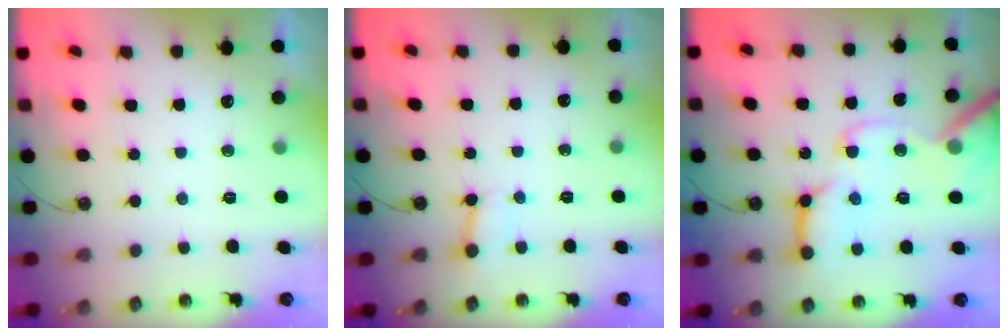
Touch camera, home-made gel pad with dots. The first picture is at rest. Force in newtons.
{"total": 2.7, "press": 2.7, "slide": 0.1}
{"total": 18.6, "press": 18.5, "slide": 2.3}